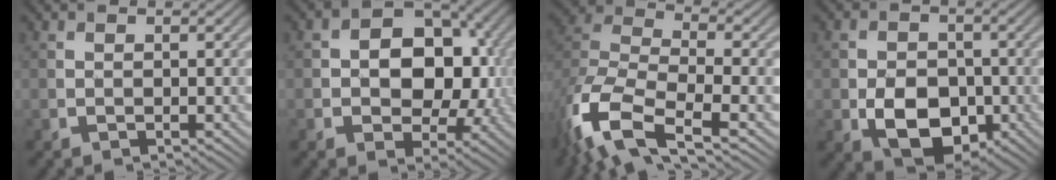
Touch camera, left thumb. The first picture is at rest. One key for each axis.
{"total": 10.5, "fx": 0.4, "fy": 7.6, "fz": 7.3, "tx": -0.101, "ty": -0.004, "tz": 0.000}
{"total": 12.0, "fx": -6.5, "fy": 5.4, "fz": 8.6, "tx": -0.197, "ty": -0.024, "tz": -0.135}
{"total": 7.9, "fx": -2.5, "fy": 5.5, "fz": 5.2, "tx": -0.092, "ty": -0.014, "tz": -0.045}